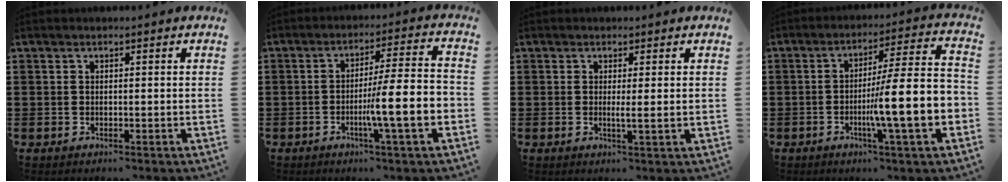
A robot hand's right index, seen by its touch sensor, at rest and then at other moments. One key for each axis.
{"total": 9.2, "fx": -3.1, "fy": 0.2, "fz": 8.6, "tx": -0.135, "ty": -0.007, "tz": -0.057}
{"total": 1.9, "fx": 0.1, "fy": -0.1, "fz": 1.9, "tx": -0.035, "ty": -0.005, "tz": 0.000}
{"total": 12.3, "fx": -3.5, "fy": 0.6, "fz": 11.8, "tx": -0.182, "ty": -0.024, "tz": -0.072}